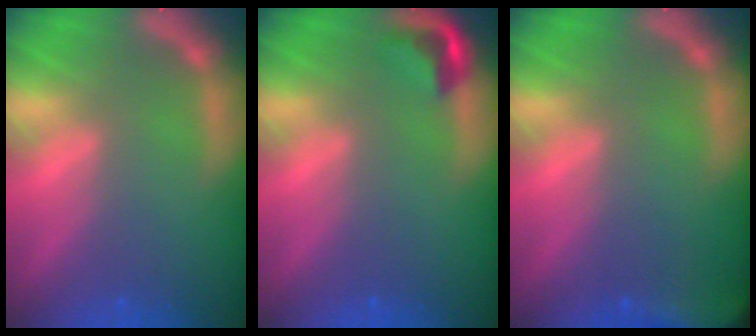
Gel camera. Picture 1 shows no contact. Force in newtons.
{"total": 2.4}
{"total": 7.5}